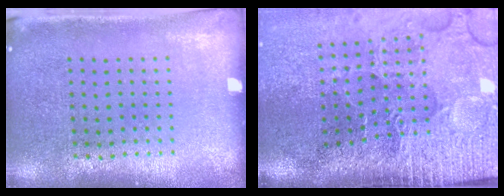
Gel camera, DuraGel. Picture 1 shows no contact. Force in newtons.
{"total": 5.0, "press": 4.0, "slide": 3.0}